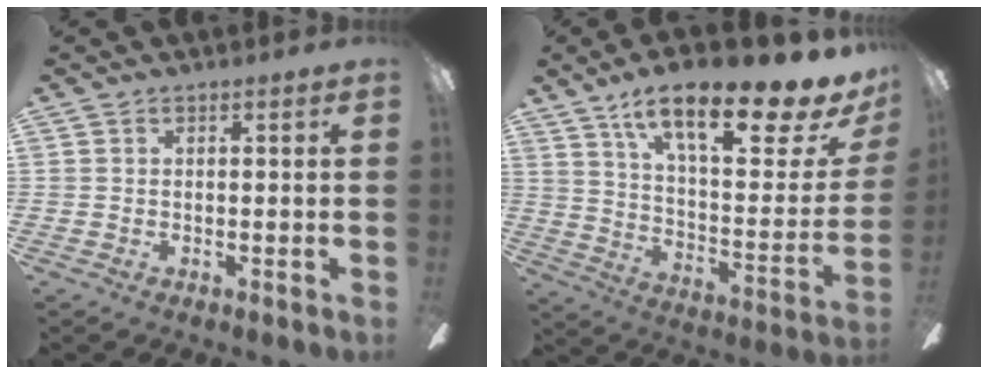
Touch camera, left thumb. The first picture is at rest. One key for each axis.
{"total": 21.6, "fx": 14.8, "fy": 5.3, "fz": 14.7, "tx": -0.220, "ty": -0.104, "tz": 0.236}